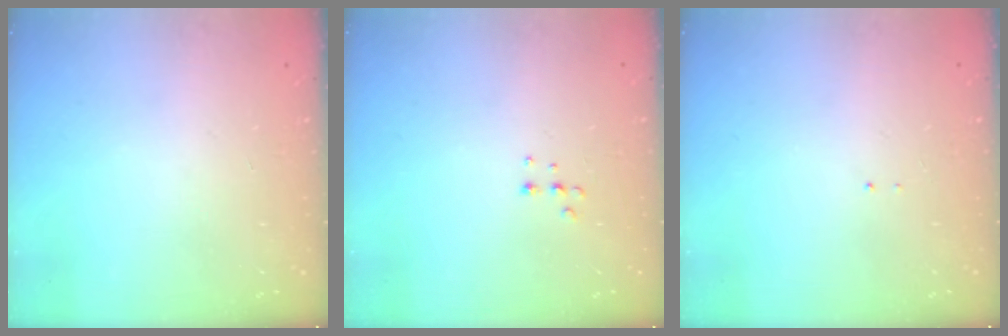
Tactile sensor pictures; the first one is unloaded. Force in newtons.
{"total": 4.5, "press": 4.4, "slide": 0.7}
{"total": 0.7, "press": 0.7, "slide": 0.1}